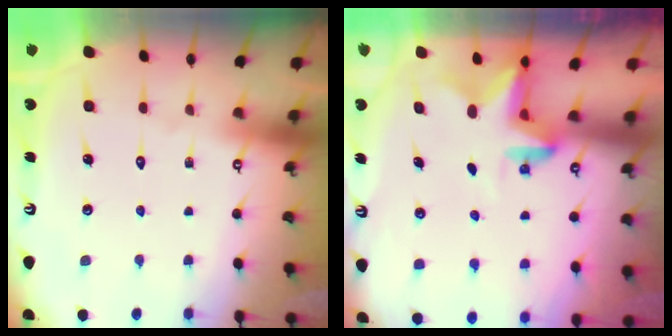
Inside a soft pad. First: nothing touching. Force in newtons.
{"total": 2.7, "press": 2.6, "slide": 0.5}